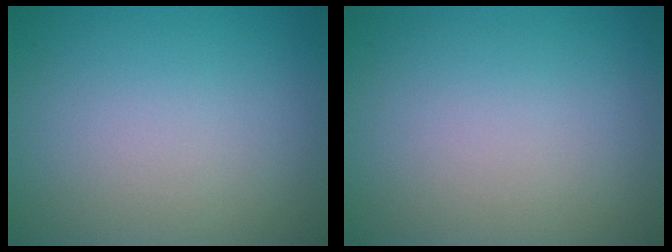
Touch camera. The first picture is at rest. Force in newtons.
{"total": 0.0}